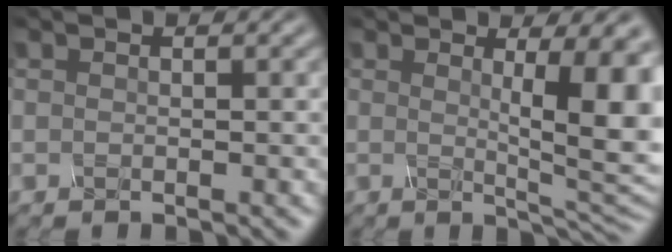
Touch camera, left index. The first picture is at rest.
{"total": 8.8, "force": [1.5, 2.3, 8.3], "torque": [-0.100, -0.007, 0.025]}